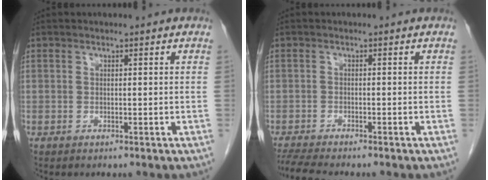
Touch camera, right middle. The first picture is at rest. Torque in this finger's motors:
{"motor_torque": [0.38, -0.31, 0.10, 0.02]}